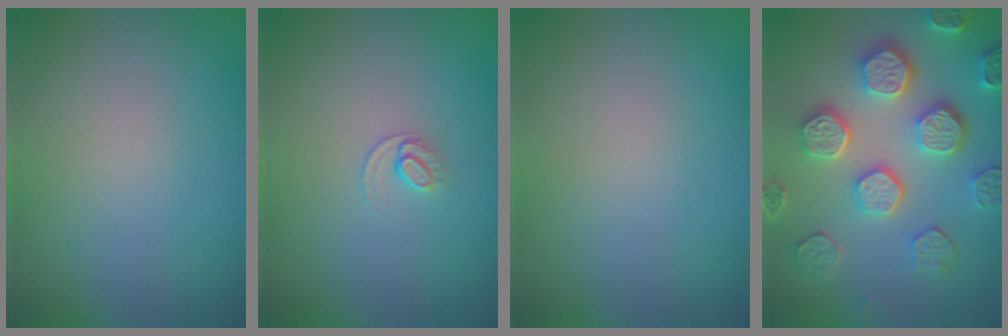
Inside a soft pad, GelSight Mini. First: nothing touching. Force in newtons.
{"total": 1.0, "press": 0.6, "slide": 0.8}
{"total": 0.0}
{"total": 6.6, "press": 5.8, "slide": 3.1}